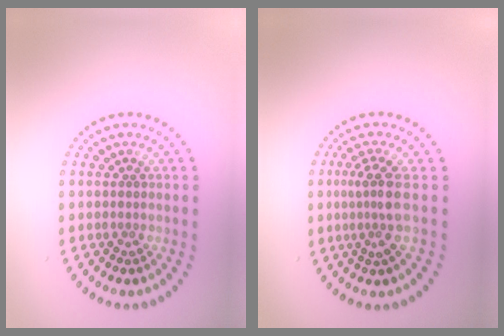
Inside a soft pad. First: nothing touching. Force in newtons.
{"total": 2.7, "press": 2.1, "slide": 1.8}